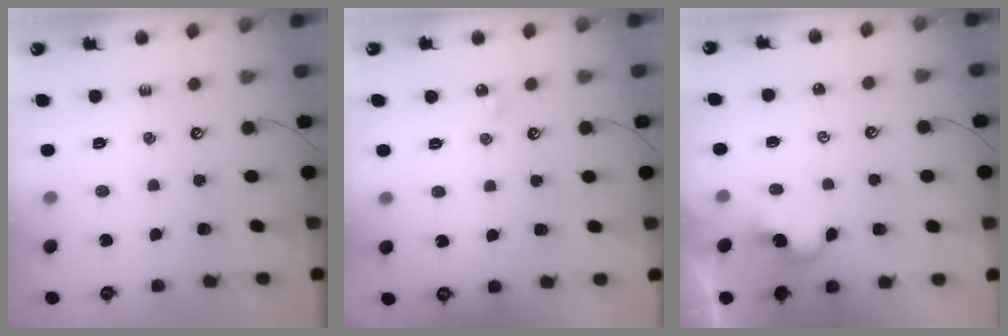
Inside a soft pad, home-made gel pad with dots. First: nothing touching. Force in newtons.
{"total": 2.0, "press": 2.0, "slide": 0.4}
{"total": 0.9, "press": 0.8, "slide": 0.4}